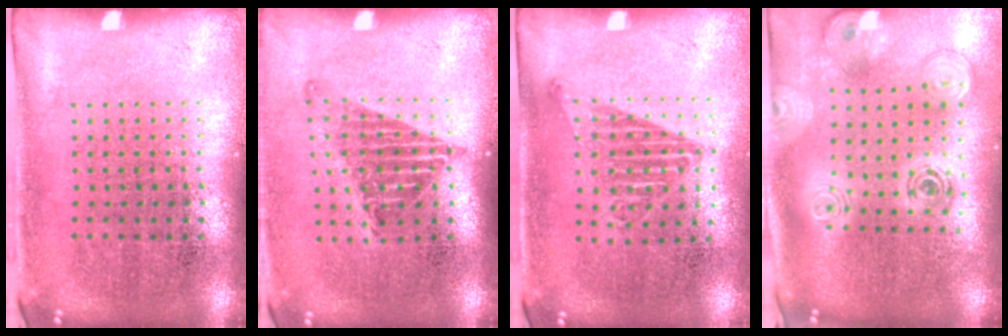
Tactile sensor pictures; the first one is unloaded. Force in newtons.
{"total": 1.3, "press": 1.1, "slide": 0.8}
{"total": 1.1, "press": 1.0, "slide": 0.6}
{"total": 2.6, "press": 1.9, "slide": 1.8}